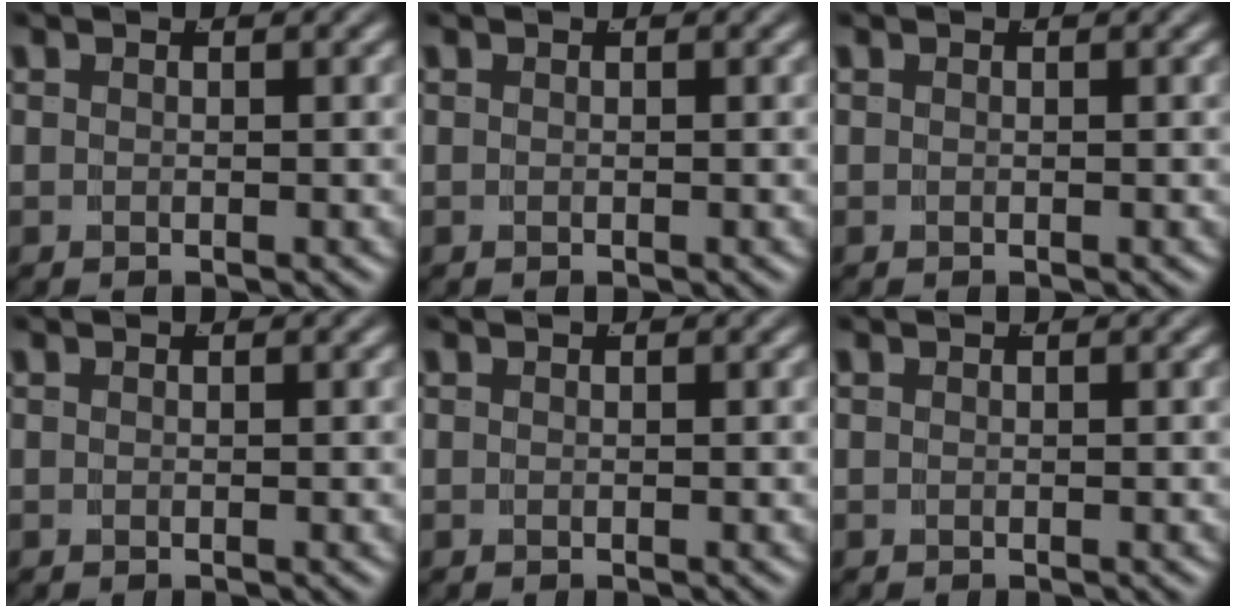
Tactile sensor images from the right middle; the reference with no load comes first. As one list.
[{"total": 0.0}, {"total": 0.0}, {"total": 0.0}, {"total": 0.0}, {"total": 0.0}]